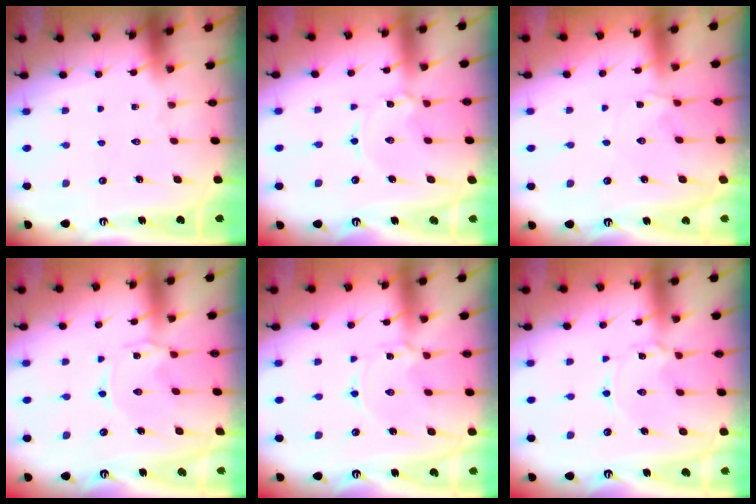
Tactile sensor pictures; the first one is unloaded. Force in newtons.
{"total": 1.6, "press": 1.6, "slide": 0.2}
{"total": 1.8, "press": 1.8, "slide": 0.3}
{"total": 0.9, "press": 0.8, "slide": 0.2}
{"total": 1.5, "press": 1.5, "slide": 0.2}
{"total": 0.9, "press": 0.9, "slide": 0.1}